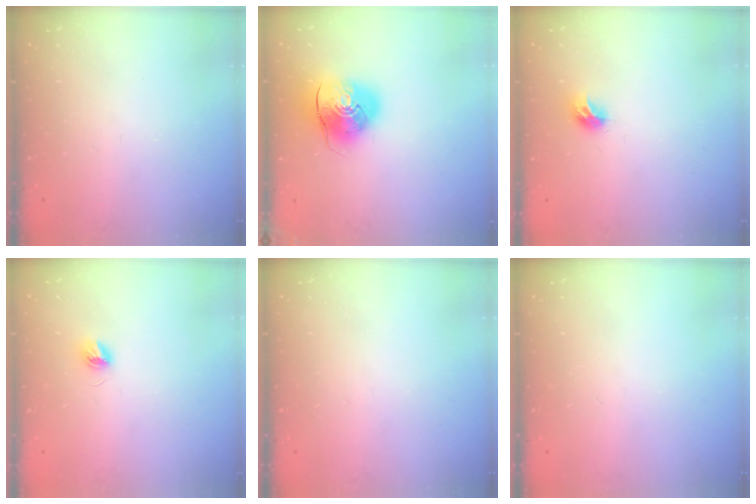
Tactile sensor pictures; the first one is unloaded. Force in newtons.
{"total": 11.1, "press": 11.0, "slide": 2.0}
{"total": 7.1, "press": 7.1, "slide": 0.3}
{"total": 4.0, "press": 3.9, "slide": 0.5}
{"total": 0.0}
{"total": 0.0}